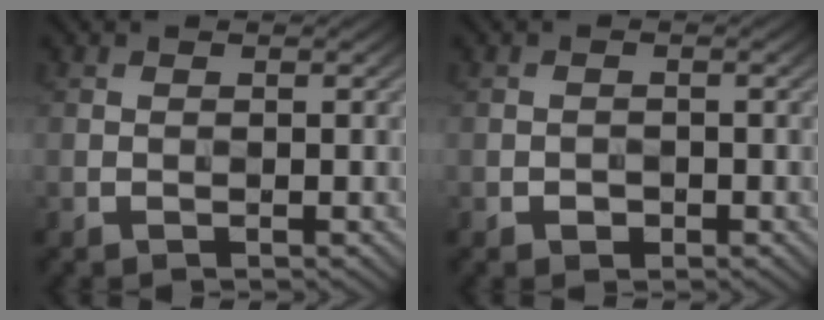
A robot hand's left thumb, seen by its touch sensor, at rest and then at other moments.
{"total": 1.0, "force": [-0.6, 0.7, 0.4], "torque": [-0.007, 0.002, -0.013]}